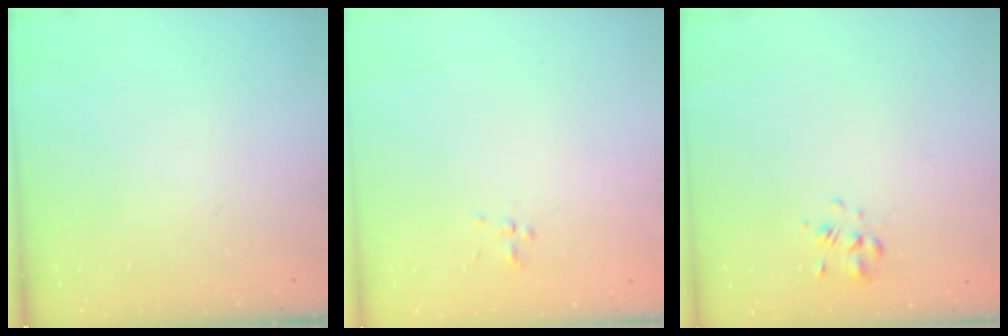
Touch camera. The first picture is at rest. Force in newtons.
{"total": 2.0, "press": 1.8, "slide": 0.8}
{"total": 2.1, "press": 1.9, "slide": 0.7}